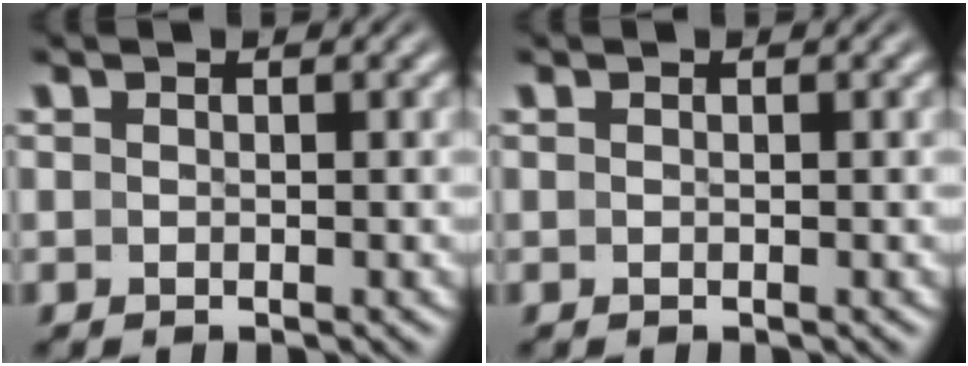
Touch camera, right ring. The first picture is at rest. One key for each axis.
{"total": 0.0}